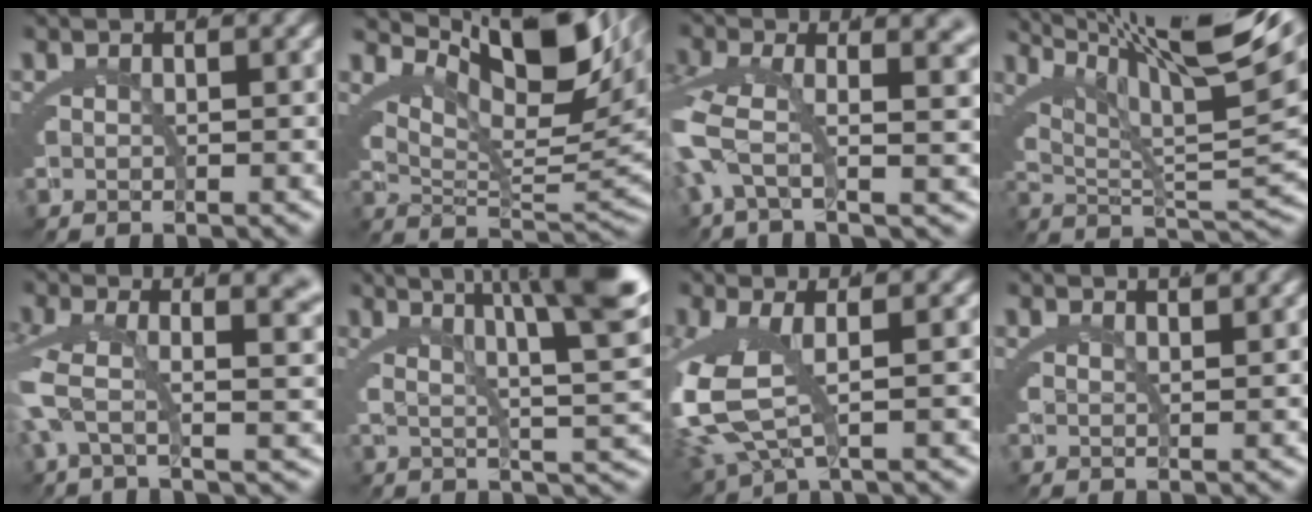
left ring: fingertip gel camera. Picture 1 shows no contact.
{"total": 11.5, "force": [5.9, 4.1, 8.9], "torque": [-0.120, 0.019, 0.087]}
{"total": 5.4, "force": [0.9, 1.6, 5.1], "torque": [-0.116, -0.017, 0.021]}
{"total": 12.6, "force": [6.8, 3.3, 10.1], "torque": [-0.132, 0.021, 0.097]}
{"total": 7.0, "force": [2.3, 1.9, 6.3], "torque": [-0.112, -0.002, 0.034]}
{"total": 11.5, "force": [5.0, 3.5, 9.8], "torque": [-0.115, 0.019, 0.065]}
{"total": 6.3, "force": [0.0, 3.2, 5.5], "torque": [-0.153, -0.026, 0.020]}
{"total": 2.0, "force": [1.7, -0.5, 0.9], "torque": [-0.014, -0.001, 0.029]}